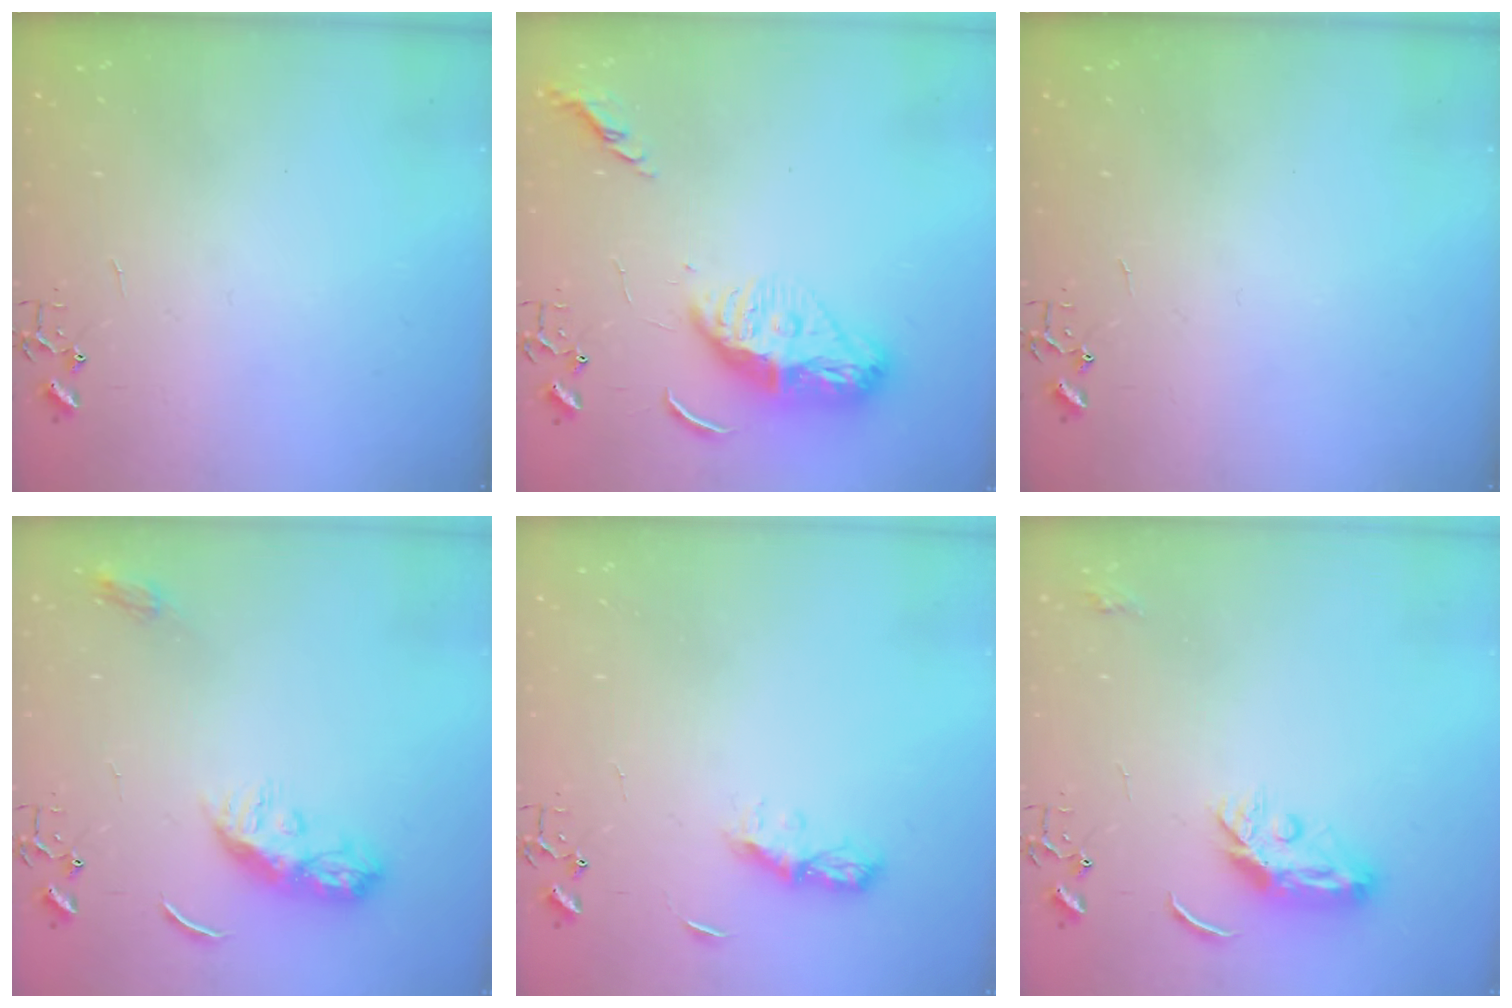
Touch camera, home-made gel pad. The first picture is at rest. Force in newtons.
{"total": 12.4, "press": 12.3, "slide": 0.8}
{"total": 0.0}
{"total": 10.4, "press": 10.4, "slide": 0.2}
{"total": 6.4, "press": 6.3, "slide": 0.7}
{"total": 7.7, "press": 7.7, "slide": 0.2}